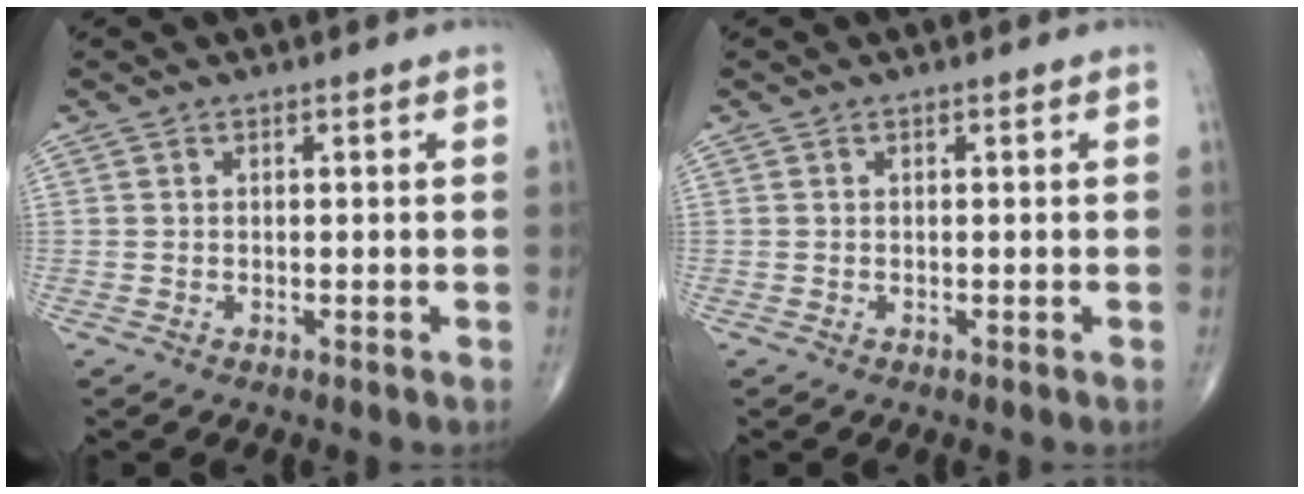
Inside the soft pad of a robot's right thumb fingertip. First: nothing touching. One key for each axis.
{"total": 0.0}